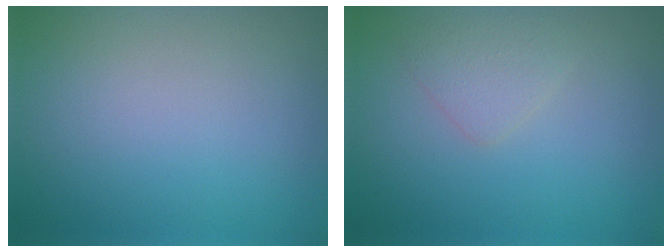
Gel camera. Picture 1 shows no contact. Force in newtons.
{"total": 1.7, "press": 1.7, "slide": 0.1}